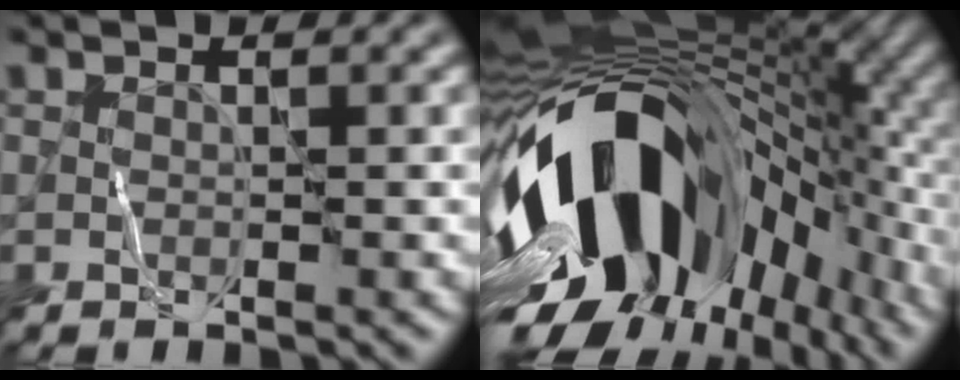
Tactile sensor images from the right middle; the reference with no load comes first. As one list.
[{"total": 18.2, "force": [-4.3, 10.7, 14.1], "torque": [-0.238, -0.023, -0.077]}]